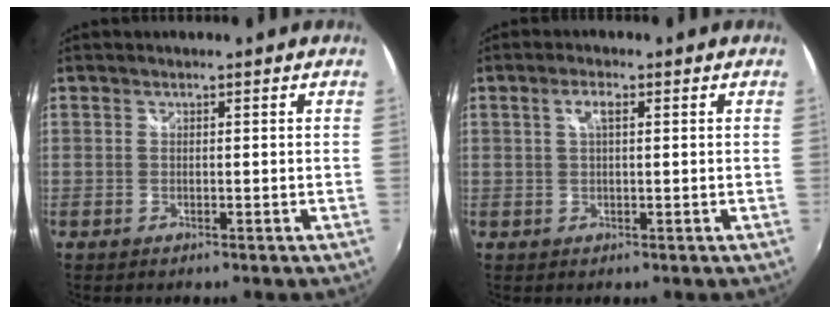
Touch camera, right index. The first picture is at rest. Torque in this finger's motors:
{"motor_torque": [0.28, 0.03, 0.19, 0.05]}